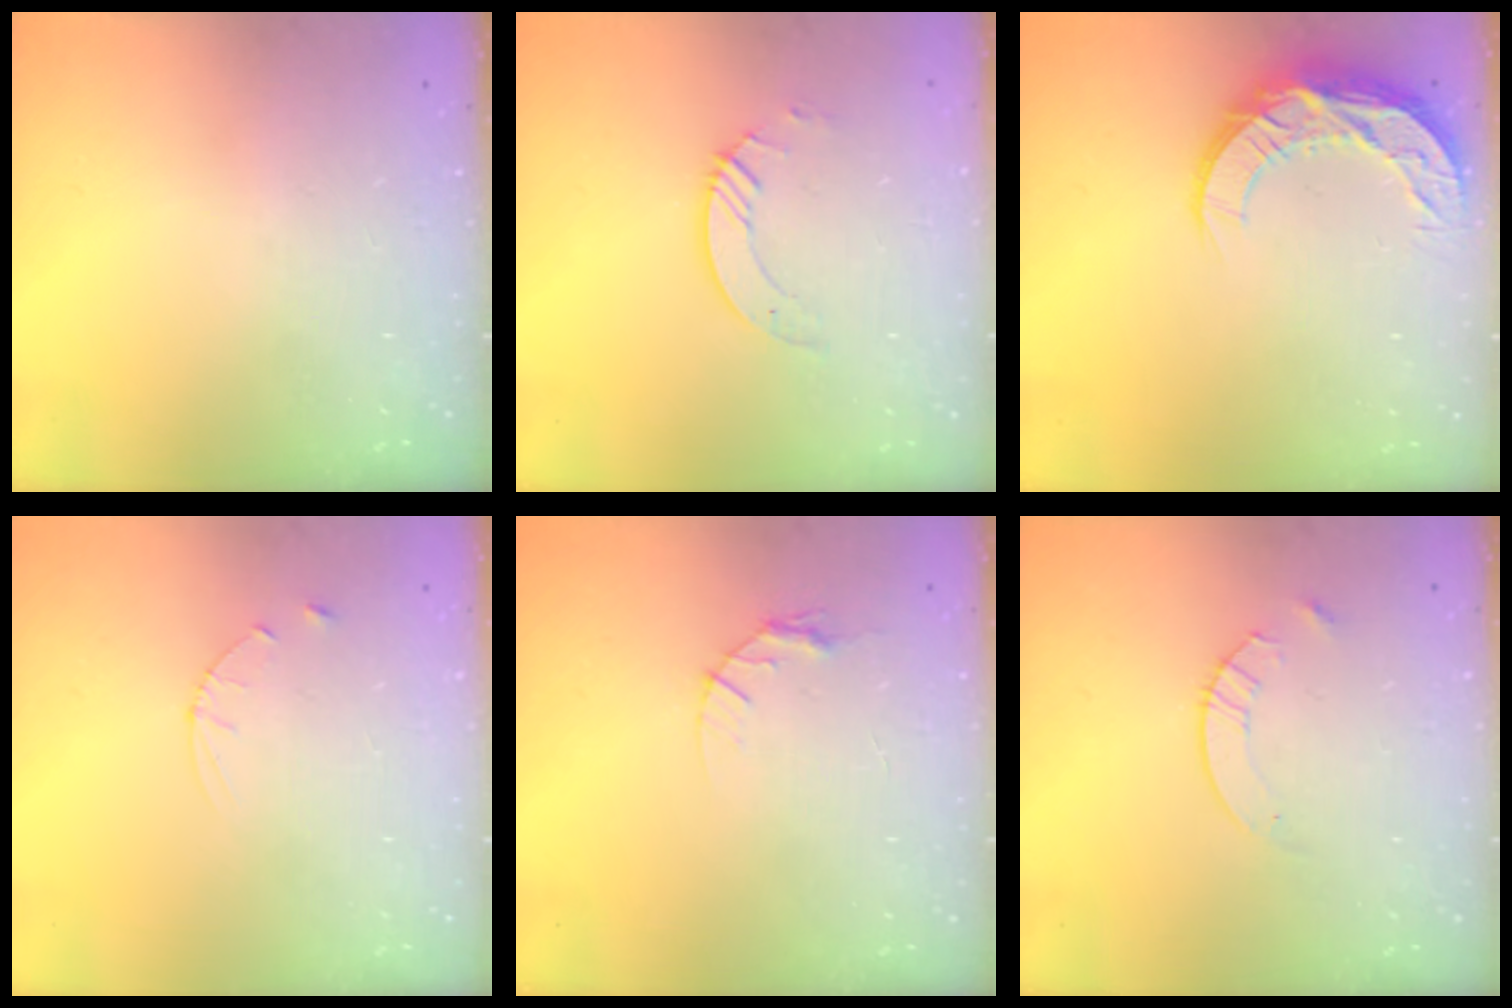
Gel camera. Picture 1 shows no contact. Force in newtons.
{"total": 3.2, "press": 3.2, "slide": 0.3}
{"total": 11.3, "press": 11.3, "slide": 0.7}
{"total": 3.0, "press": 2.9, "slide": 0.4}
{"total": 3.9, "press": 3.9, "slide": 0.5}
{"total": 4.2, "press": 4.2, "slide": 0.4}